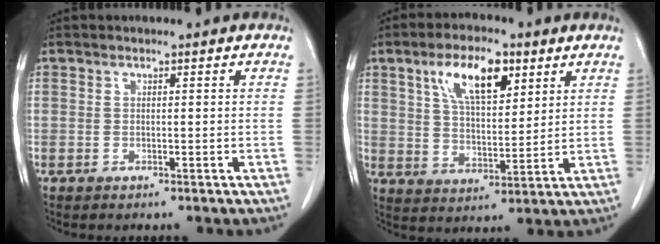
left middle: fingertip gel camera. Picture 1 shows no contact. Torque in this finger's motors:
{"motor_torque": [1.56, -0.58, 0.18, 0.06]}